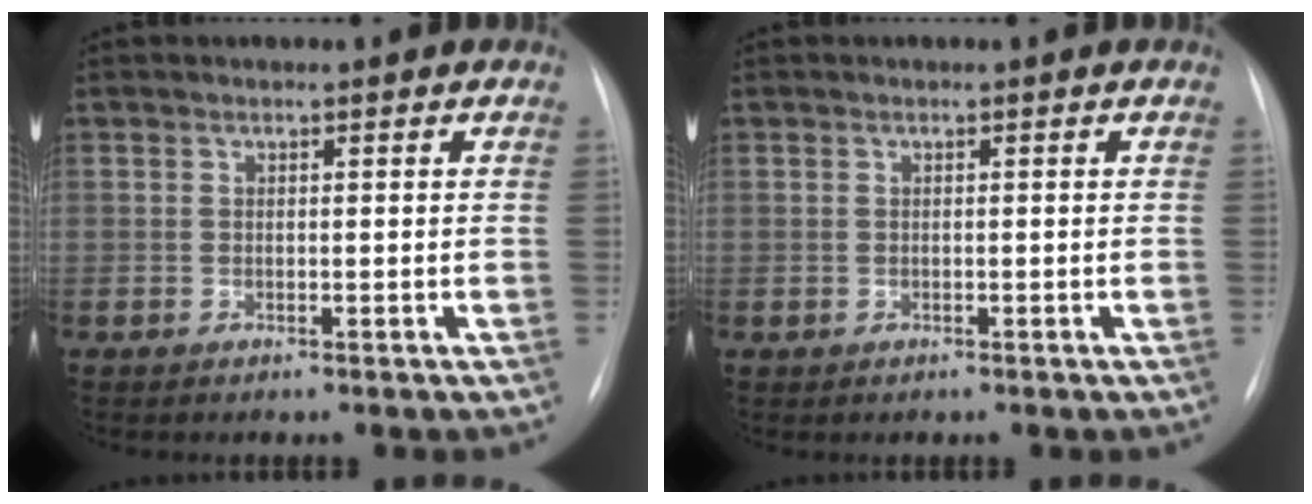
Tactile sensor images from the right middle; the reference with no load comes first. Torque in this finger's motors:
{"motor_torque": [-0.21, 0.03, 0.07, 0.01]}